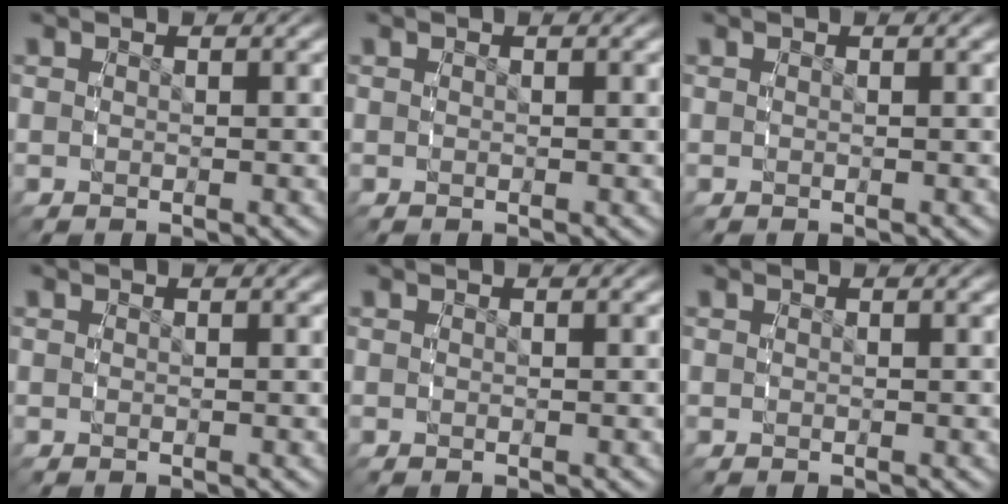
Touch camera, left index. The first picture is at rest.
{"total": 0.0}
{"total": 0.0}
{"total": 0.0}
{"total": 0.0}
{"total": 0.0}